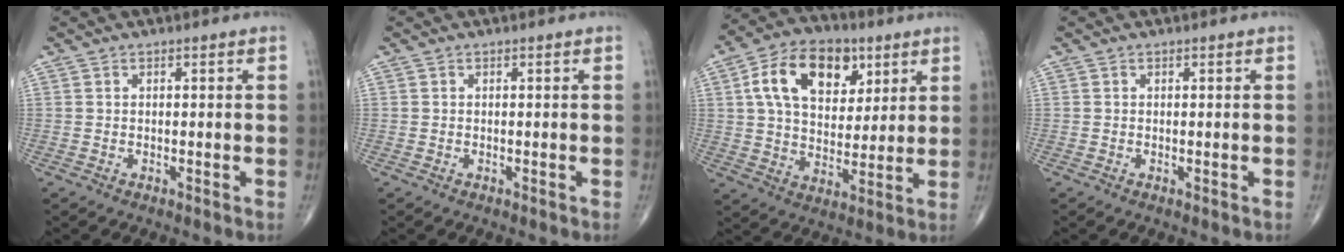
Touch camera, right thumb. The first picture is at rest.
{"total": 0.0}
{"total": 17.2, "force": [6.4, 11.0, 11.5], "torque": [-0.165, -0.009, 0.109]}
{"total": 0.0}